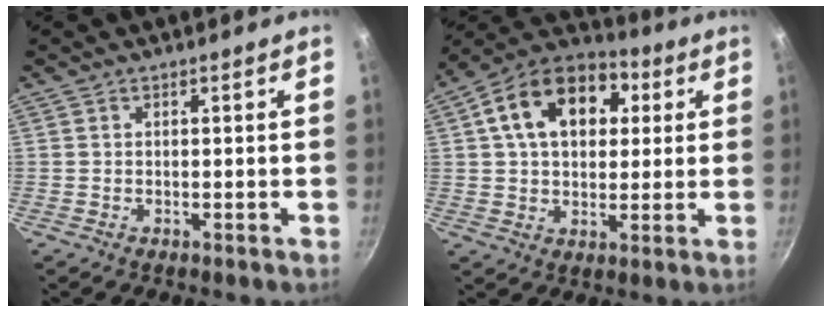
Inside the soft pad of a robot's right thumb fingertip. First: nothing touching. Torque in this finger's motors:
{"motor_torque": [0.51, 3.48, 0.81, -0.49, 0.20]}